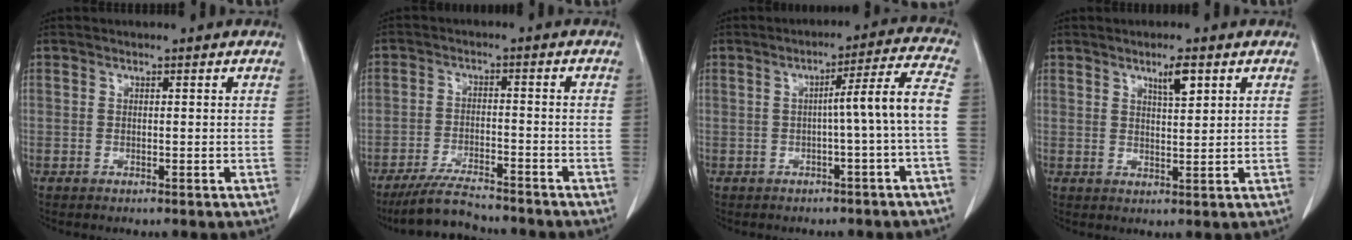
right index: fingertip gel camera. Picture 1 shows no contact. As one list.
[{"total": 7.5, "force": [-6.9, 1.2, 2.6], "torque": [-0.048, -0.016, -0.121]}, {"total": 7.4, "force": [-1.4, -1.4, 7.2], "torque": [-0.096, 0.017, -0.019]}, {"total": 3.7, "force": [2.1, 0.6, 2.9], "torque": [-0.050, -0.002, 0.036]}]